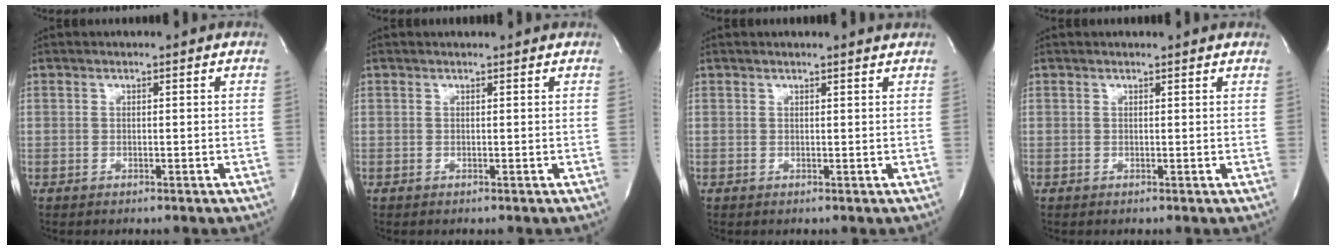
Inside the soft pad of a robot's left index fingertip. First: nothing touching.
{"total": 1.0, "force": [1.0, -0.1, 0.2], "torque": [-0.009, 0.002, 0.013]}
{"total": 2.4, "force": [2.3, -0.4, 0.7], "torque": [-0.017, -0.003, 0.023]}
{"total": 1.9, "force": [1.9, 0.1, 0.6], "torque": [-0.016, 0.006, 0.017]}